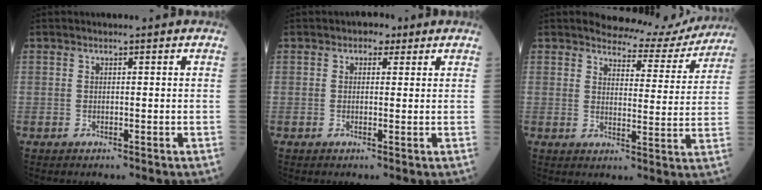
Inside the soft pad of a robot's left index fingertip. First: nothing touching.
{"total": 1.9, "force": [1.0, 1.5, 0.8], "torque": [-0.007, 0.005, 0.006]}
{"total": 10.6, "force": [10.3, 2.4, 0.9], "torque": [0.000, -0.027, 0.112]}